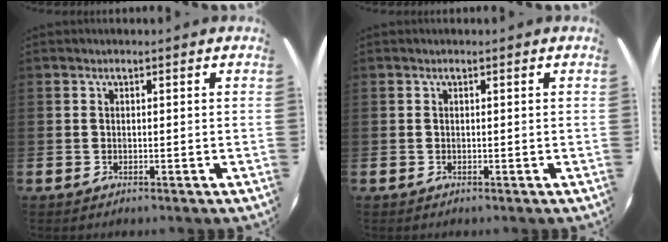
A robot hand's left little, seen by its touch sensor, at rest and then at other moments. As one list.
[{"total": 0.0}]